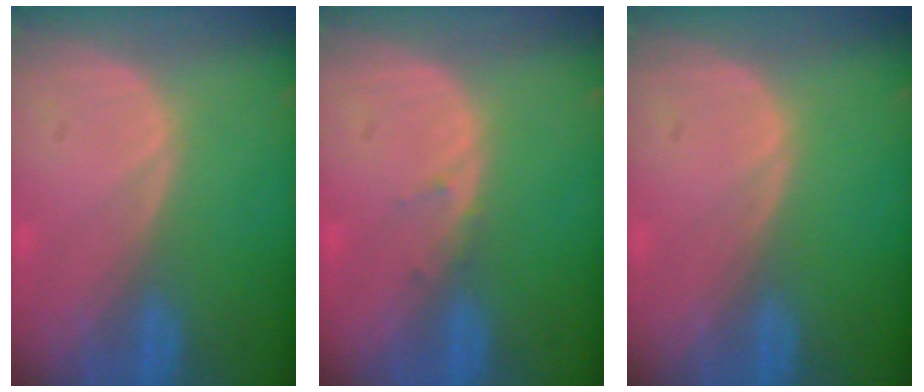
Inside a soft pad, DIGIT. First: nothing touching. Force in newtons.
{"total": 0.9, "press": 0.6, "slide": 0.6}
{"total": 0.0}